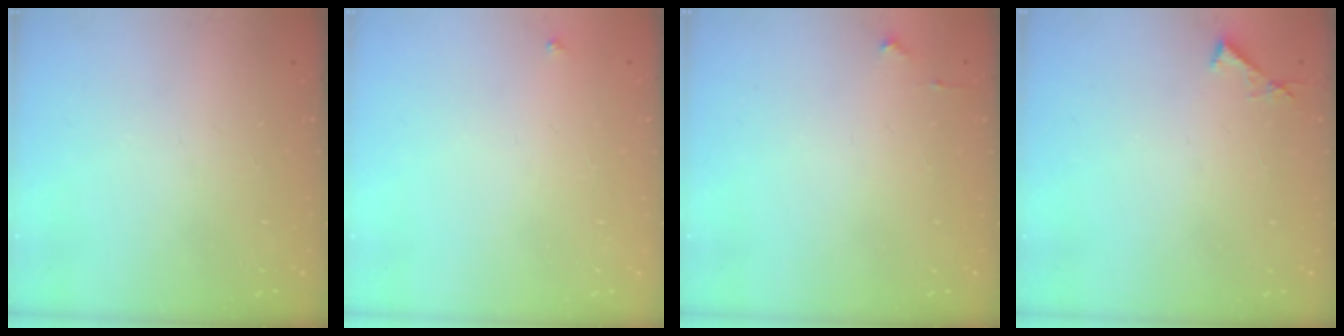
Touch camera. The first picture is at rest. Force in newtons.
{"total": 2.7, "press": 2.7, "slide": 0.3}
{"total": 2.7, "press": 2.6, "slide": 0.4}
{"total": 3.8, "press": 3.8, "slide": 0.3}